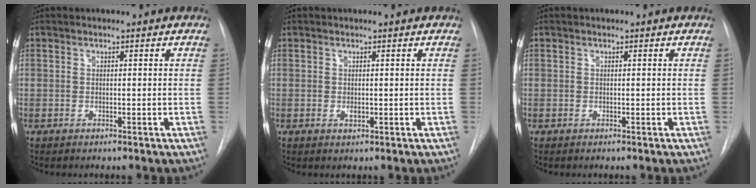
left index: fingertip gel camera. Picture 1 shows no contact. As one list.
[{"total": 0.7, "force": [0.1, 0.3, 0.6], "torque": [-0.009, -0.001, 0.004]}, {"total": 0.0}]